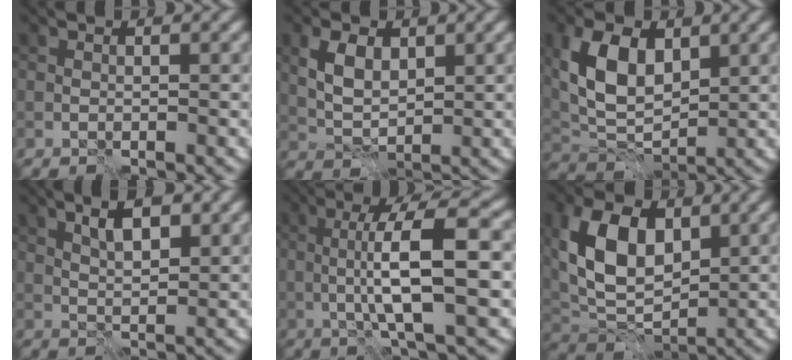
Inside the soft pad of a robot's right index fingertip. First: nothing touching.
{"total": 3.6, "force": [1.5, 2.2, 2.5], "torque": [-0.056, 0.003, 0.029]}
{"total": 7.4, "force": [2.3, 4.5, 5.3], "torque": [-0.116, 0.003, 0.043]}
{"total": 3.5, "force": [1.9, 1.0, 2.8], "torque": [-0.051, 0.002, 0.035]}
{"total": 9.1, "force": [-0.3, 2.0, 8.8], "torque": [-0.141, 0.016, -0.007]}
{"total": 8.5, "force": [2.4, 5.4, 6.2], "torque": [-0.136, 0.003, 0.042]}